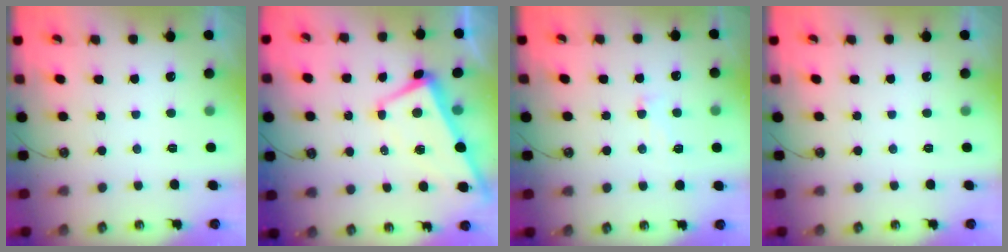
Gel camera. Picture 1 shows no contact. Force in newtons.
{"total": 1.5, "press": 1.3, "slide": 0.8}
{"total": 3.6, "press": 3.6, "slide": 0.6}
{"total": 0.0}